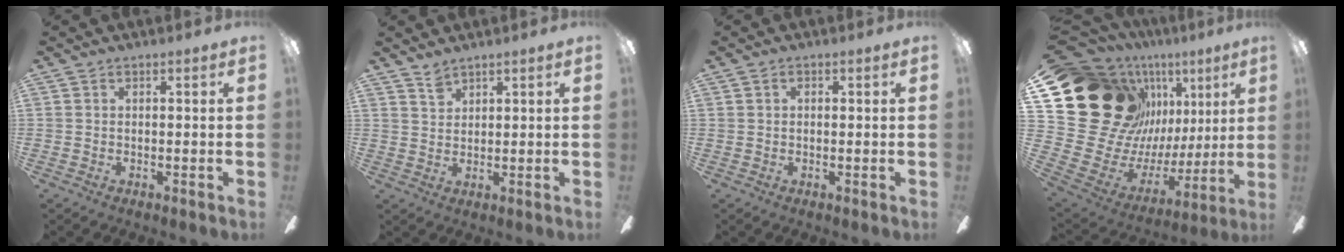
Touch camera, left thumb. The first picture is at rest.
{"total": 2.9, "force": [2.5, 1.2, 0.8], "torque": [-0.013, -0.009, 0.047]}
{"total": 0.8, "force": [0.1, 0.5, 0.6], "torque": [-0.010, 0.003, 0.002]}
{"total": 24.2, "force": [10.3, 18.6, 11.6], "torque": [-0.210, -0.089, 0.240]}